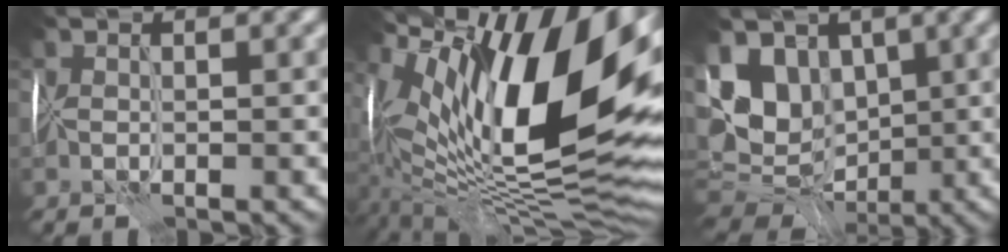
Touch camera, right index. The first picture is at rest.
{"total": 16.6, "force": [4.8, 6.5, 14.4], "torque": [-0.247, 0.020, 0.068]}
{"total": 11.0, "force": [2.1, 8.0, 7.3], "torque": [-0.136, 0.008, 0.030]}